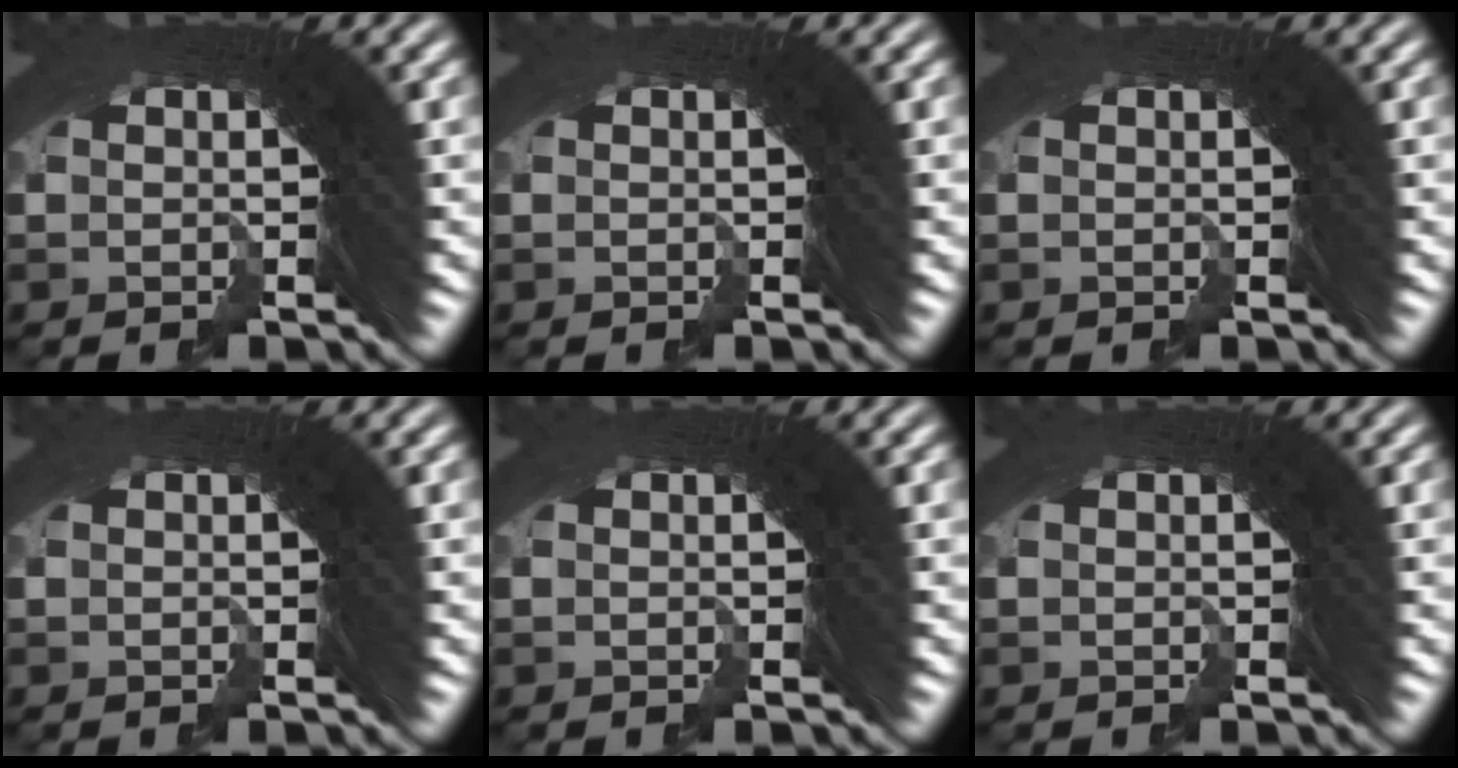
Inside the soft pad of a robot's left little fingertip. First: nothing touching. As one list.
[{"total": 0.0}, {"total": 0.0}, {"total": 0.0}, {"total": 0.0}, {"total": 0.0}]